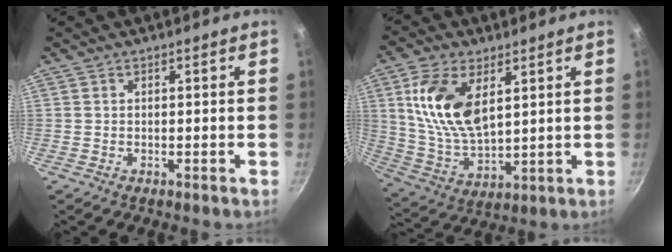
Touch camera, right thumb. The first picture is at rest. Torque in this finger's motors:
{"motor_torque": [-0.99, 1.74, 1.42, 0.48, 0.36]}